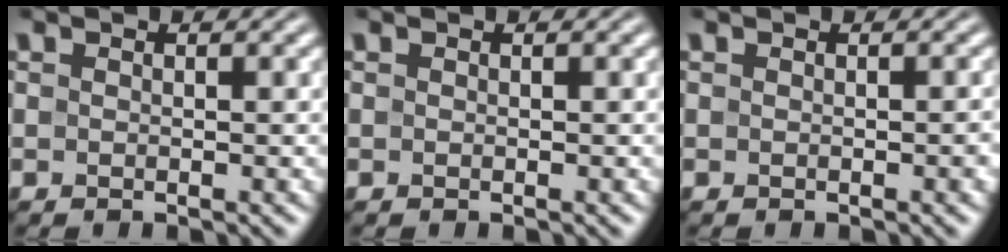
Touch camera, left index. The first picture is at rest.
{"total": 0.0}
{"total": 0.6, "force": [-0.2, 0.1, 0.6], "torque": [-0.007, 0.003, -0.001]}